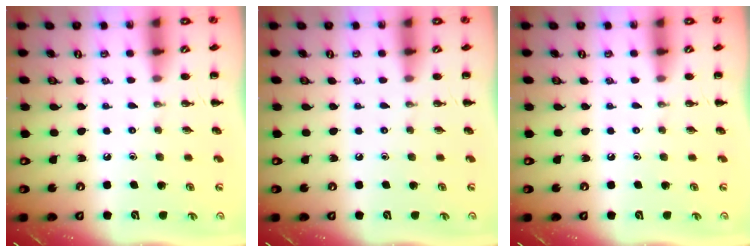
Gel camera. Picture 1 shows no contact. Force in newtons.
{"total": 0.0}
{"total": 0.0}